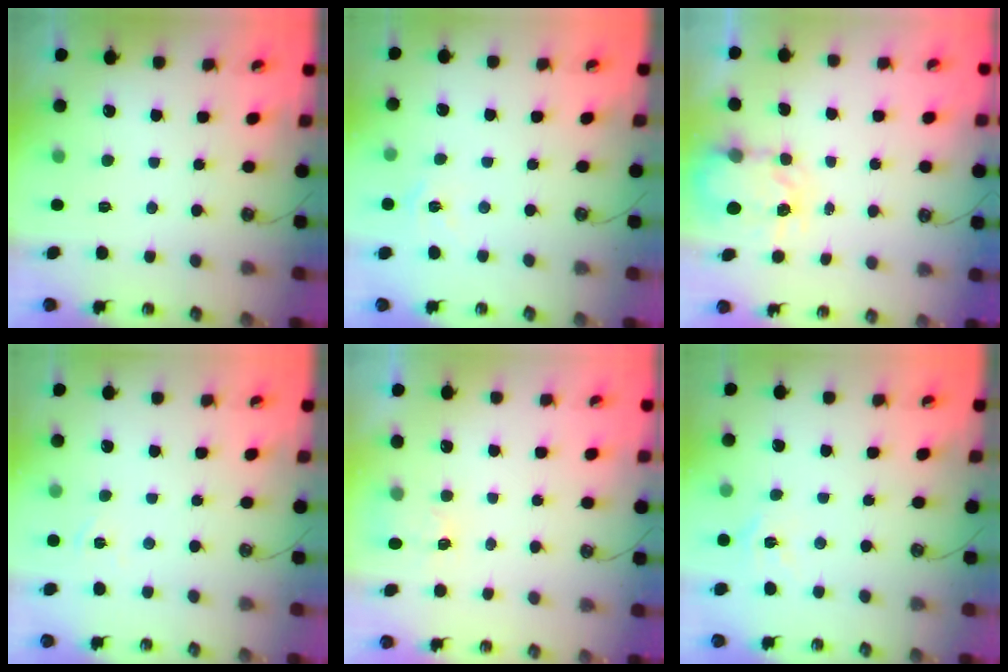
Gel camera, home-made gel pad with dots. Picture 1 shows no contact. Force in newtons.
{"total": 4.6, "press": 4.6, "slide": 0.7}
{"total": 4.1, "press": 4.0, "slide": 0.5}
{"total": 3.7, "press": 3.7, "slide": 0.6}
{"total": 2.6, "press": 2.5, "slide": 0.4}
{"total": 6.6, "press": 6.5, "slide": 0.7}